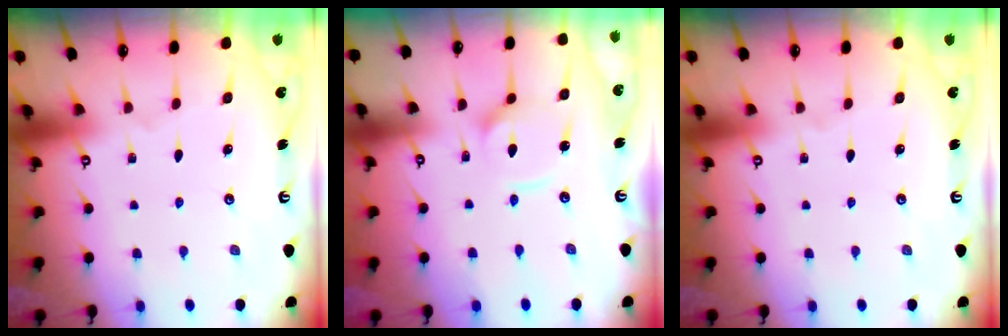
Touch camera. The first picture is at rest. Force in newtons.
{"total": 8.2, "press": 8.2, "slide": 0.8}
{"total": 0.0}